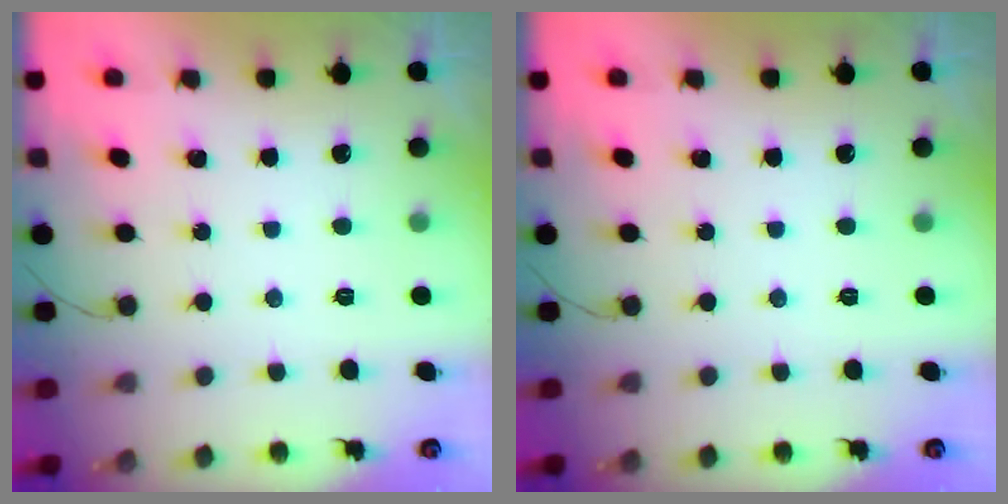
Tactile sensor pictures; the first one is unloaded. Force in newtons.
{"total": 0.0}